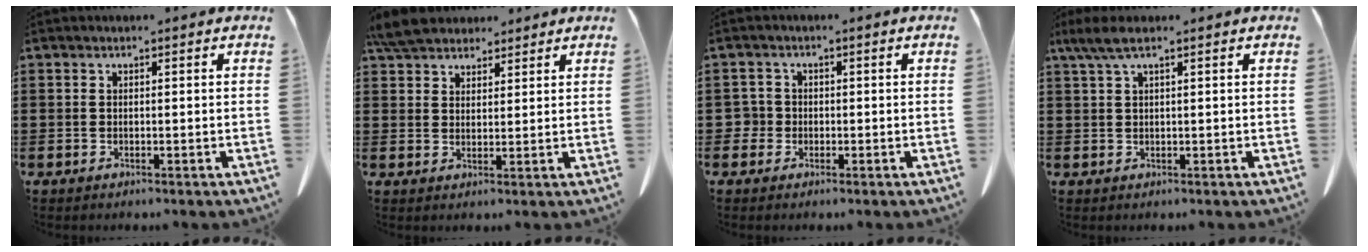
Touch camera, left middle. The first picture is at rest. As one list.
[{"total": 5.7, "force": [5.1, 1.9, 1.5], "torque": [-0.047, -0.002, 0.099]}, {"total": 2.4, "force": [-0.5, 2.3, 0.6], "torque": [-0.036, -0.001, -0.018]}, {"total": 3.0, "force": [1.4, 0.5, 2.6], "torque": [-0.068, -0.005, 0.022]}]